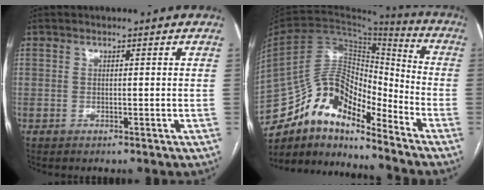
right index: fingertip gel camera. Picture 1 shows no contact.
{"total": 14.8, "force": [-12.1, 5.3, 6.8], "torque": [-0.118, 0.056, -0.219]}